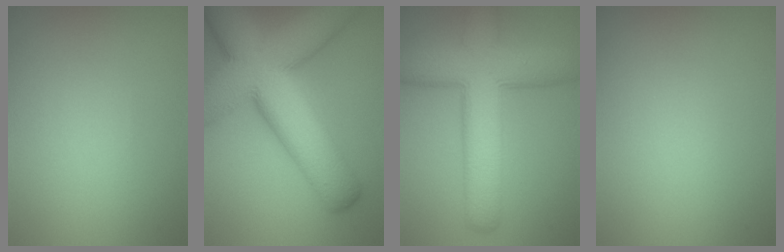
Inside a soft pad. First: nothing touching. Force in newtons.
{"total": 14.5, "press": 14.5, "slide": 0.7}
{"total": 9.2, "press": 9.2, "slide": 0.5}
{"total": 0.0}